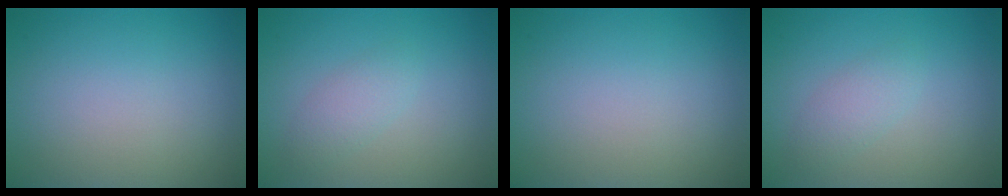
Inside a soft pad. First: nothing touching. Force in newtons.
{"total": 1.7, "press": 1.7, "slide": 0.1}
{"total": 0.0}
{"total": 1.7, "press": 1.7, "slide": 0.1}